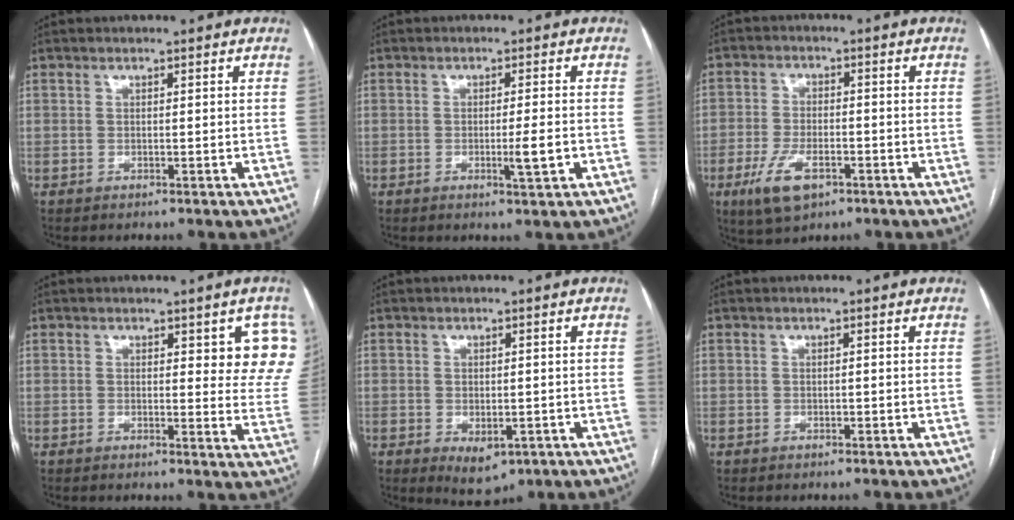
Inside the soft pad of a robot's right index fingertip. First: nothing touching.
{"total": 3.7, "force": [-1.0, -0.1, 3.5], "torque": [-0.056, -0.006, -0.015]}
{"total": 7.6, "force": [-3.8, 3.8, 5.3], "torque": [-0.111, -0.002, -0.061]}
{"total": 8.5, "force": [4.0, 3.0, 6.9], "torque": [-0.056, -0.014, 0.033]}
{"total": 4.4, "force": [-1.6, 2.4, 3.3], "torque": [-0.045, -0.006, -0.008]}
{"total": 0.0}